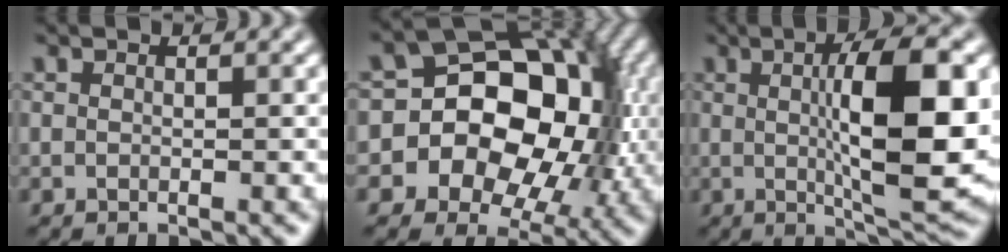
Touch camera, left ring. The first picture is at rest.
{"total": 14.4, "force": [-1.3, 11.4, 8.8], "torque": [-0.103, 0.009, -0.041]}
{"total": 9.4, "force": [0.3, 2.0, 9.2], "torque": [-0.133, 0.005, 0.016]}